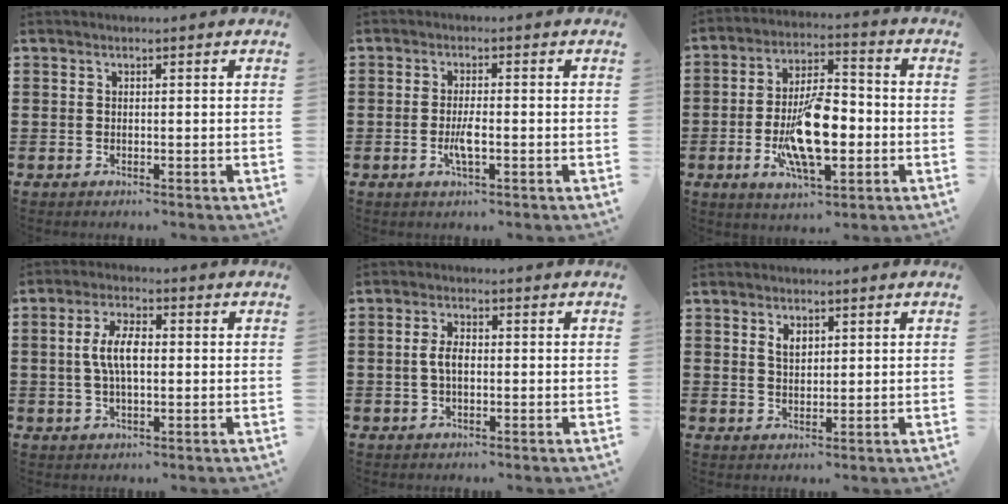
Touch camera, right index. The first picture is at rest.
{"total": 3.0, "force": [-0.9, 0.7, 2.8], "torque": [-0.063, -0.004, -0.020]}
{"total": 13.3, "force": [-3.0, 5.5, 11.7], "torque": [-0.226, -0.007, -0.053]}
{"total": 6.1, "force": [0.2, 2.6, 5.6], "torque": [-0.121, 0.004, -0.003]}
{"total": 3.2, "force": [-0.2, 1.6, 2.8], "torque": [-0.069, -0.001, -0.009]}
{"total": 2.4, "force": [1.2, 1.4, 1.5], "torque": [-0.034, 0.005, 0.021]}